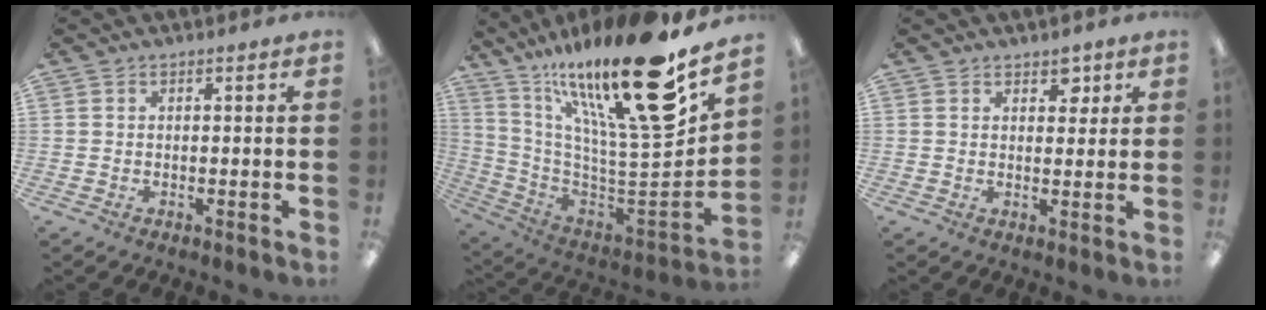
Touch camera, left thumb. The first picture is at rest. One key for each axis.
{"total": 27.1, "fx": 17.1, "fy": 5.4, "fz": 20.3, "tx": -0.305, "ty": -0.134, "tz": 0.276}
{"total": 3.4, "fx": 2.3, "fy": 2.1, "fz": 1.5, "tx": -0.001, "ty": -0.011, "tz": 0.034}